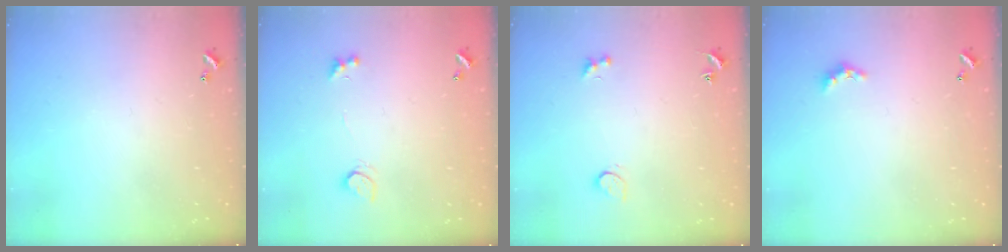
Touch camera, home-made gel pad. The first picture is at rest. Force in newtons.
{"total": 2.6, "press": 2.4, "slide": 1.2}
{"total": 2.6, "press": 2.3, "slide": 1.2}
{"total": 2.6, "press": 2.5, "slide": 0.6}